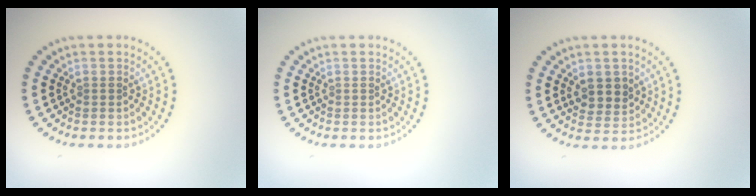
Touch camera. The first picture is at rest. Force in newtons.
{"total": 0.0}
{"total": 2.6, "press": 2.4, "slide": 1.0}